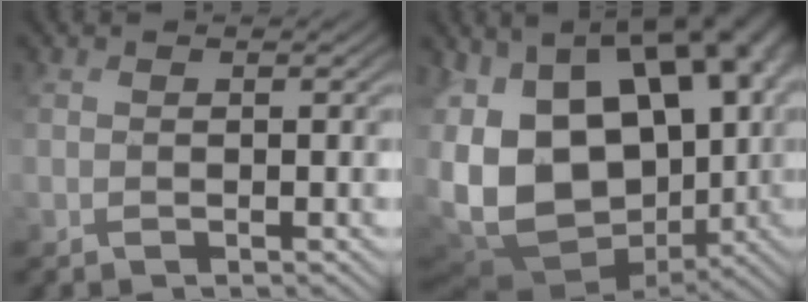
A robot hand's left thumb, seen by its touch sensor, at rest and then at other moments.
{"total": 19.4, "force": [0.6, 12.7, 14.7], "torque": [-0.287, -0.010, 0.043]}